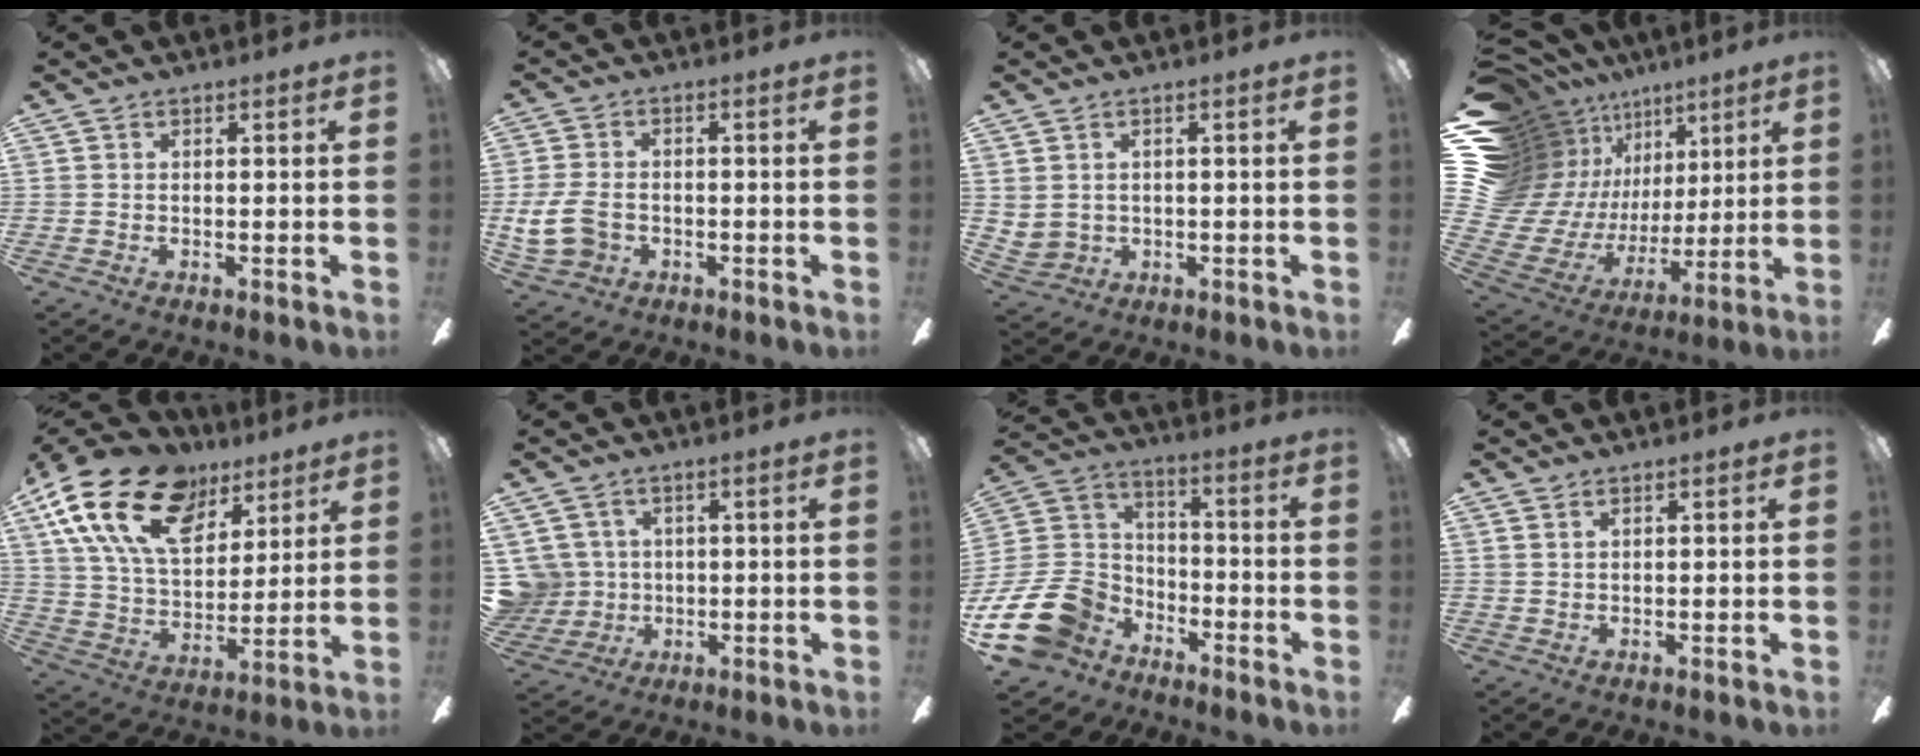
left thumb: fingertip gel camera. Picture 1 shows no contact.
{"total": 8.5, "force": [-1.8, 6.4, 5.3], "torque": [-0.126, 0.014, -0.033]}
{"total": 2.8, "force": [1.6, 2.3, 0.2], "torque": [-0.012, -0.003, 0.031]}
{"total": 18.8, "force": [8.7, 14.8, 7.6], "torque": [-0.169, -0.099, 0.207]}
{"total": 22.2, "force": [12.8, 12.4, 13.2], "torque": [-0.260, -0.056, 0.232]}
{"total": 7.4, "force": [1.8, 7.1, 0.9], "torque": [-0.053, -0.007, 0.041]}
{"total": 17.8, "force": [-8.8, 12.6, 8.9], "torque": [-0.206, 0.050, -0.148]}
{"total": 1.1, "force": [1.0, 0.5, 0.2], "torque": [-0.004, -0.001, 0.019]}